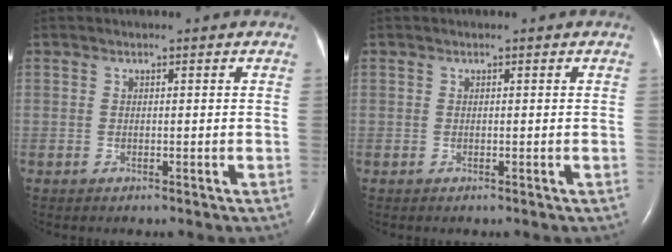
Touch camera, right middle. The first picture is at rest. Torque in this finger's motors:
{"motor_torque": [-0.23, 0.13, -0.10, -0.04]}